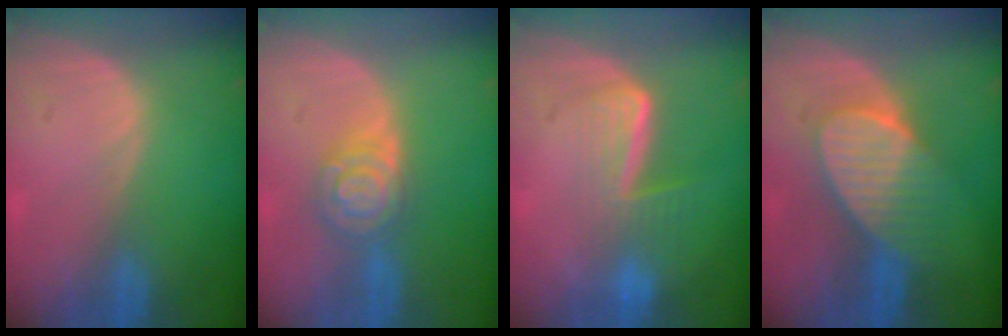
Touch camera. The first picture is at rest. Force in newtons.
{"total": 5.8, "press": 5.8, "slide": 0.3}
{"total": 6.7, "press": 5.7, "slide": 3.6}
{"total": 7.0, "press": 7.0, "slide": 0.4}